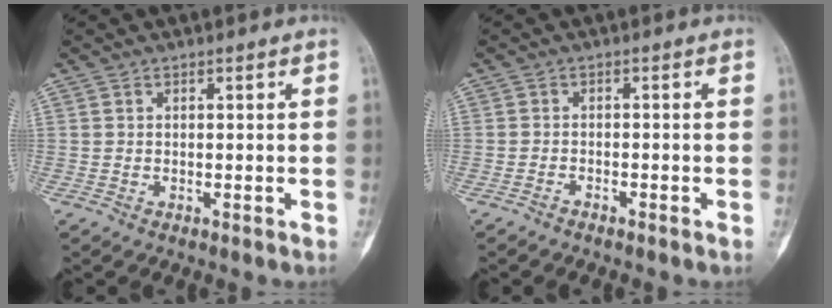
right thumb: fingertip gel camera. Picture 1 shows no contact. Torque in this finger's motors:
{"motor_torque": [-0.38, -0.12, -0.11, 0.14, -0.01]}